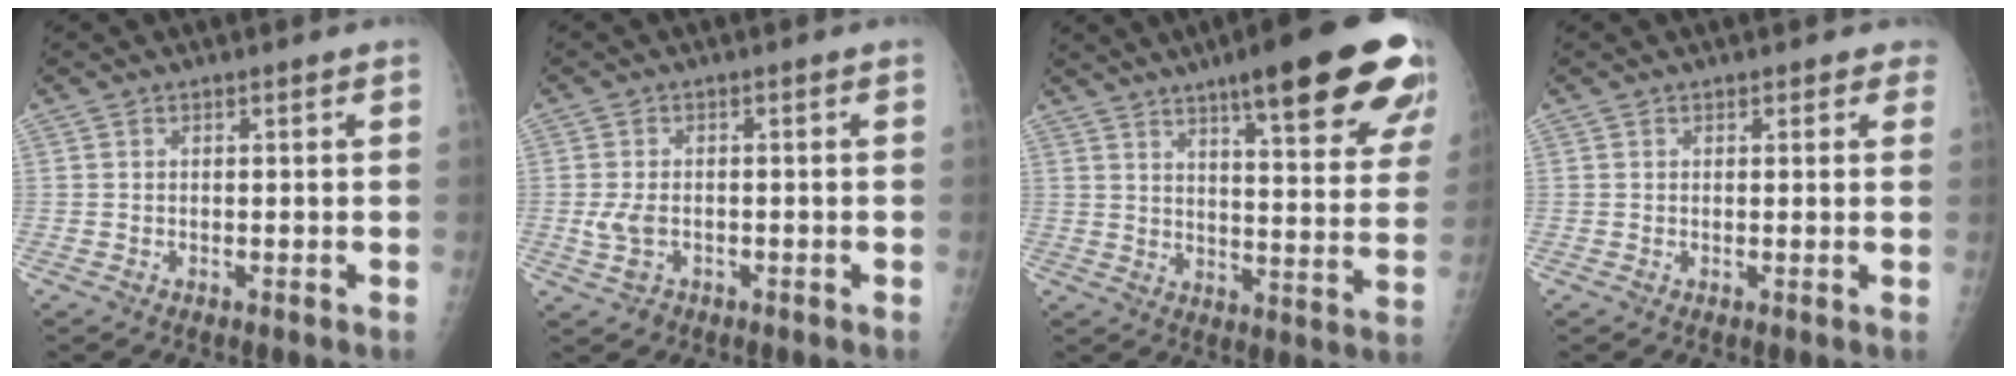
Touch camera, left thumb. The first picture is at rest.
{"total": 3.5, "force": [-1.0, 2.4, 2.4], "torque": [-0.054, 0.005, -0.015]}
{"total": 24.4, "force": [15.2, 4.8, 18.4], "torque": [-0.222, -0.053, 0.200]}
{"total": 2.2, "force": [1.6, 1.4, 0.2], "torque": [0.026, -0.005, 0.003]}